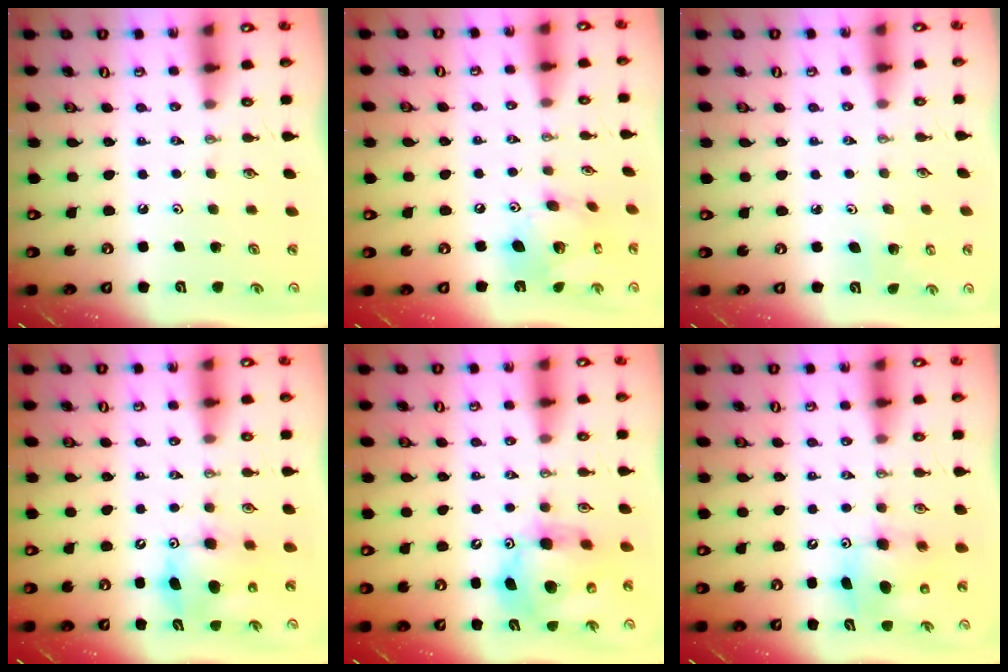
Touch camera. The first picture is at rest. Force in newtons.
{"total": 14.5, "press": 14.4, "slide": 1.5}
{"total": 3.2, "press": 3.2, "slide": 0.3}
{"total": 9.7, "press": 9.7, "slide": 0.4}
{"total": 13.4, "press": 13.3, "slide": 1.4}
{"total": 8.0, "press": 7.7, "slide": 2.1}